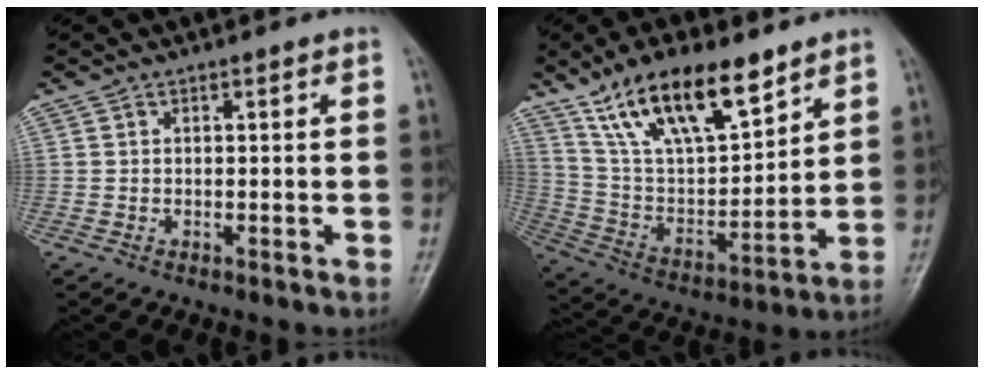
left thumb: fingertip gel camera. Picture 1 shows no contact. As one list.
[{"total": 19.5, "force": [12.6, 7.6, 12.7], "torque": [-0.189, -0.046, 0.242]}]